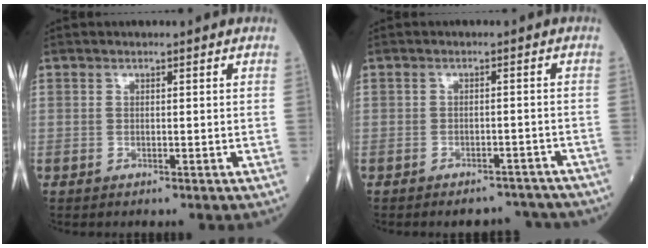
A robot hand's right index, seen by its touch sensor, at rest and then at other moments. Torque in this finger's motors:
{"motor_torque": [1.04, -1.10, 0.14, 0.02]}